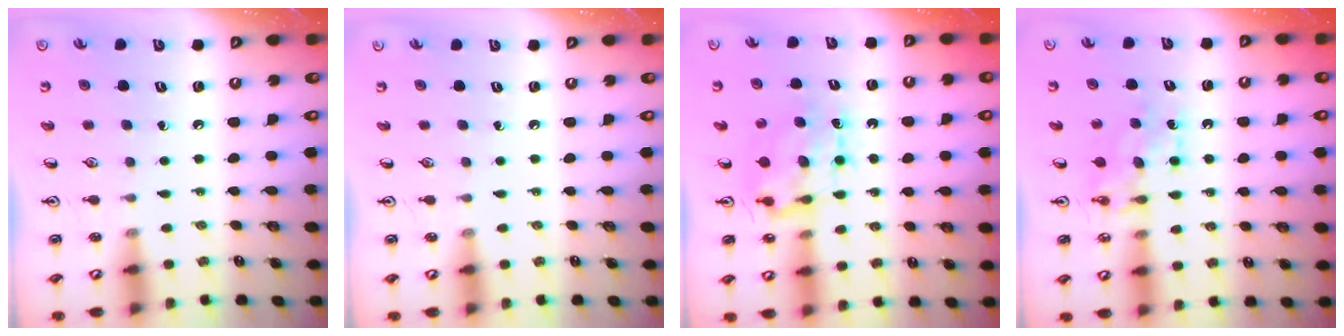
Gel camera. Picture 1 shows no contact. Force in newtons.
{"total": 0.0}
{"total": 6.6, "press": 6.6, "slide": 0.6}
{"total": 7.4, "press": 7.3, "slide": 0.8}